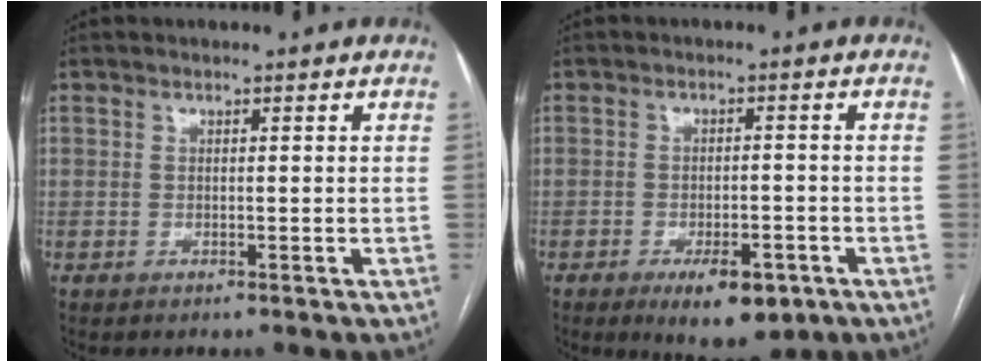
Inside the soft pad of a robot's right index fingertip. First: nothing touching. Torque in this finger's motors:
{"motor_torque": [0.49, -0.10, 0.33, 0.06]}